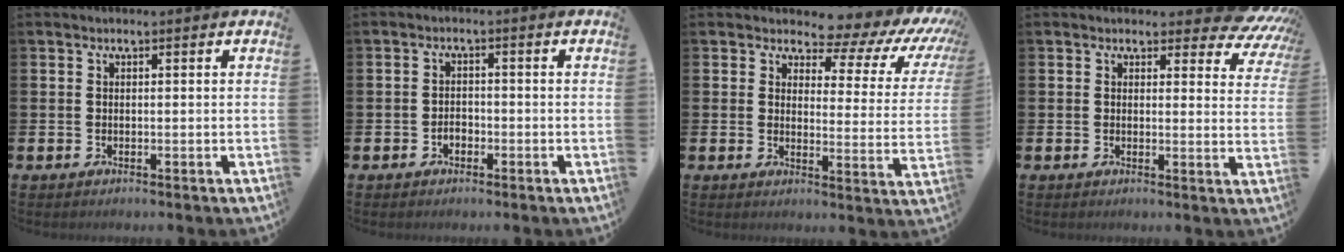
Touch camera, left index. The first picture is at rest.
{"total": 1.7, "force": [-0.9, 1.2, 0.8], "torque": [-0.017, 0.002, -0.020]}
{"total": 5.4, "force": [4.5, 2.4, 1.7], "torque": [-0.019, -0.054, 0.063]}
{"total": 3.7, "force": [3.0, 1.7, 1.3], "torque": [-0.005, -0.031, 0.044]}